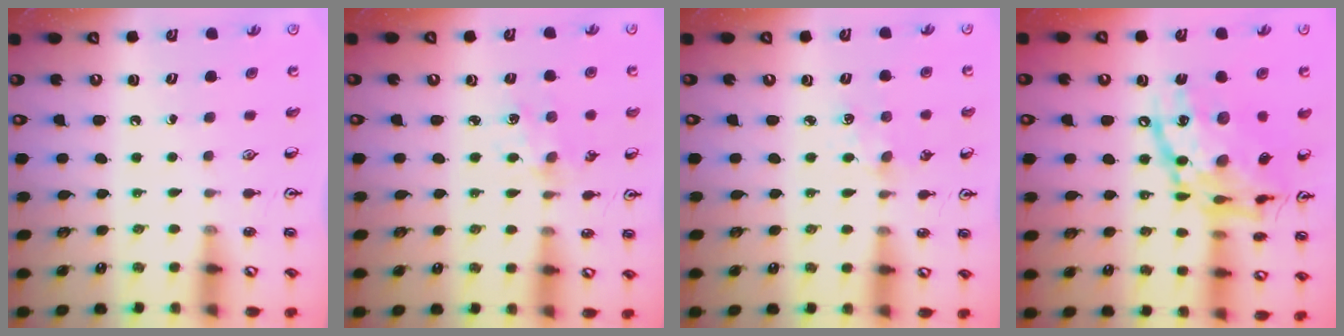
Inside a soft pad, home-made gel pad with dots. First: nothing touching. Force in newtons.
{"total": 4.1, "press": 4.1, "slide": 0.5}
{"total": 4.0, "press": 4.0, "slide": 0.5}
{"total": 22.2, "press": 22.1, "slide": 1.8}